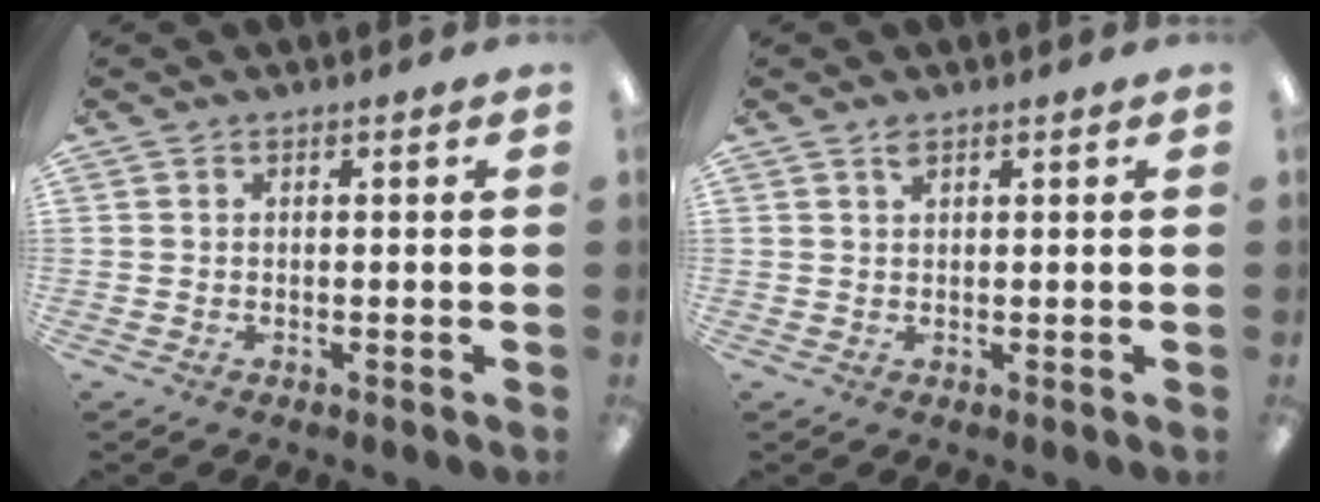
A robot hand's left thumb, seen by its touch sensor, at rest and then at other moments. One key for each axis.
{"total": 1.4, "fx": 1.1, "fy": 0.5, "fz": 0.8, "tx": -0.020, "ty": 0.001, "tz": 0.019}